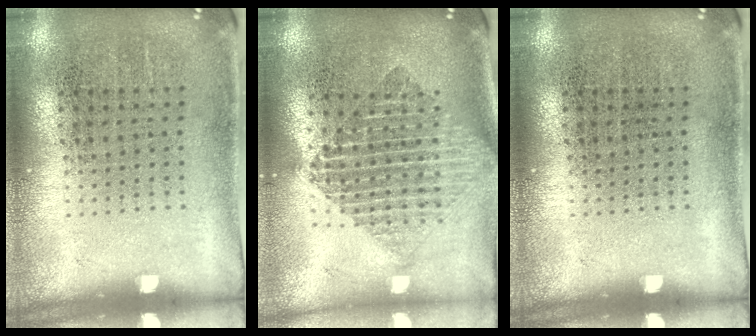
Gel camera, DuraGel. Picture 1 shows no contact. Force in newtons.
{"total": 1.9, "press": 1.6, "slide": 1.1}
{"total": 0.0}